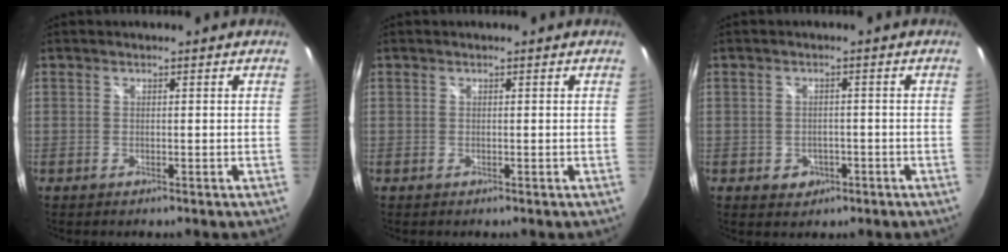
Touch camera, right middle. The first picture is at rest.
{"total": 0.0}
{"total": 3.4, "force": [-1.2, 2.9, 1.1], "torque": [-0.029, 0.002, -0.010]}